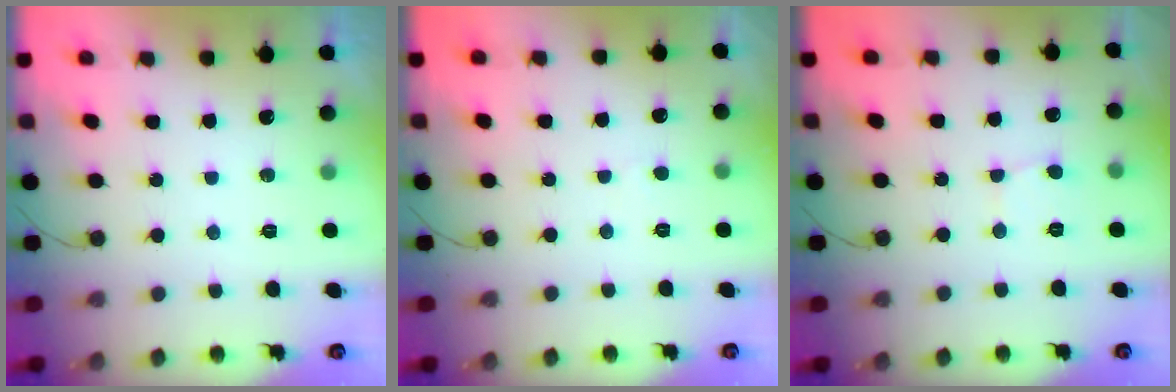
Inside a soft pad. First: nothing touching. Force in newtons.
{"total": 1.9, "press": 1.9, "slide": 0.2}
{"total": 2.2, "press": 2.2, "slide": 0.2}